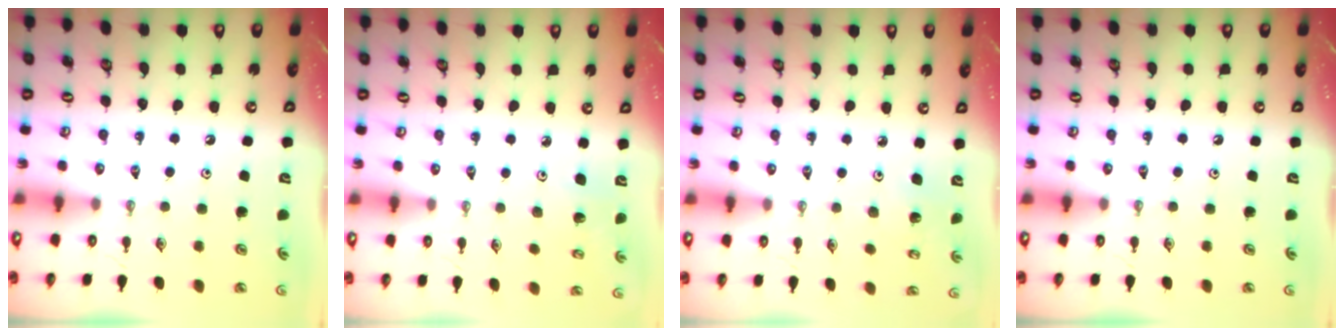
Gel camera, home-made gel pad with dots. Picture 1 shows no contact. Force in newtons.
{"total": 3.6, "press": 3.3, "slide": 1.4}
{"total": 2.3, "press": 2.3, "slide": 0.3}
{"total": 0.0}